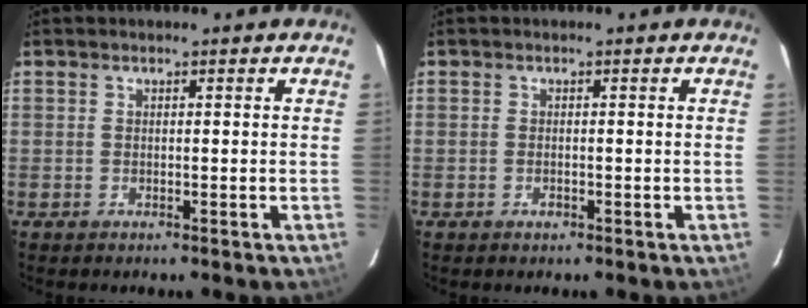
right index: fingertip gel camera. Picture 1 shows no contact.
{"total": 1.0, "force": [-0.5, 0.6, 0.6], "torque": [-0.011, 0.000, -0.007]}